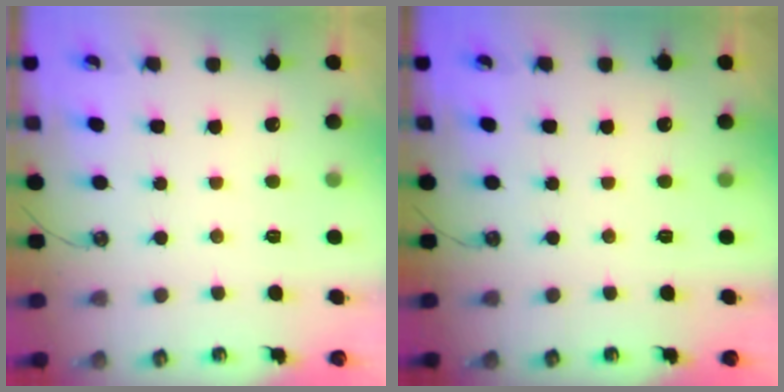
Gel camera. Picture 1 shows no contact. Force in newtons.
{"total": 0.0}